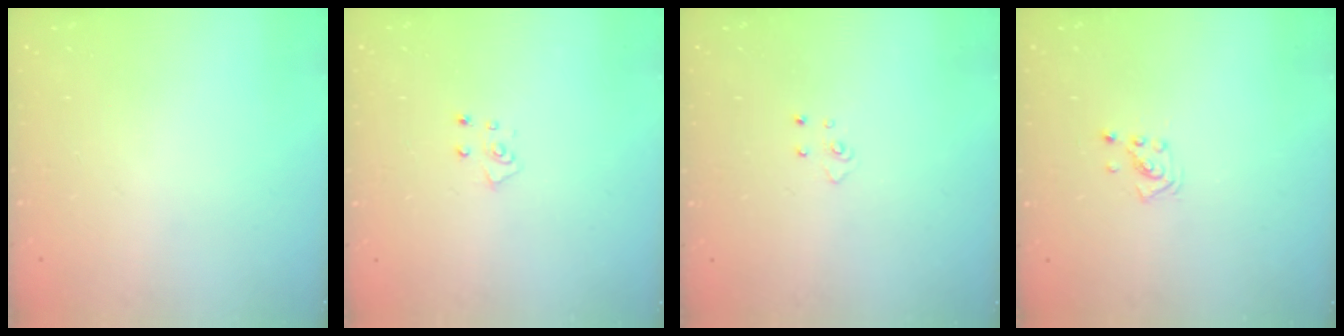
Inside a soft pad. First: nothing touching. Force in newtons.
{"total": 4.9, "press": 4.8, "slide": 0.4}
{"total": 3.7, "press": 3.7, "slide": 0.3}
{"total": 1.9, "press": 1.9, "slide": 0.1}